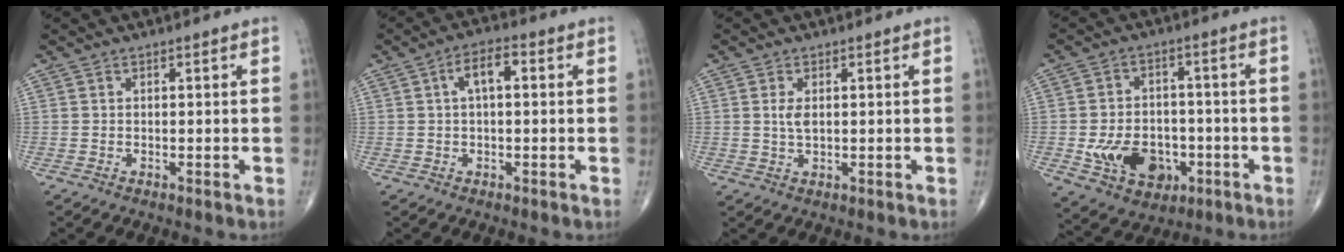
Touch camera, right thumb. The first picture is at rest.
{"total": 5.3, "force": [1.0, 2.3, 4.6], "torque": [-0.078, 0.017, 0.013]}
{"total": 2.8, "force": [0.5, 1.3, 2.3], "torque": [-0.048, -0.003, 0.013]}
{"total": 12.0, "force": [-3.4, 8.8, 7.4], "torque": [-0.091, 0.016, -0.045]}